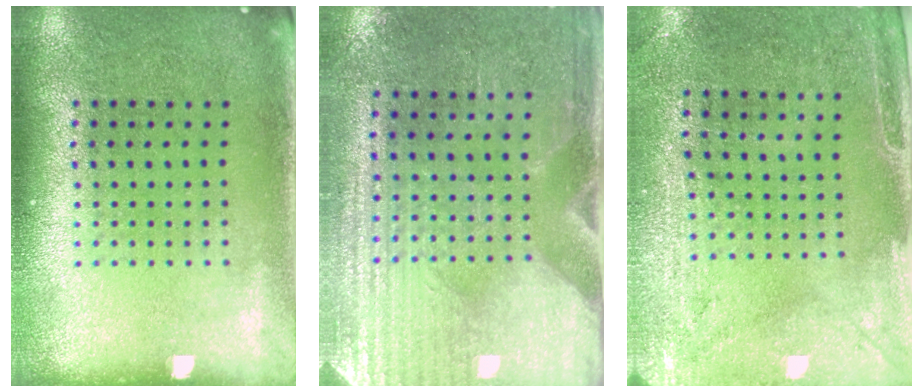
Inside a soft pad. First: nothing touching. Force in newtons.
{"total": 3.1, "press": 2.8, "slide": 1.3}
{"total": 3.0, "press": 2.3, "slide": 1.8}